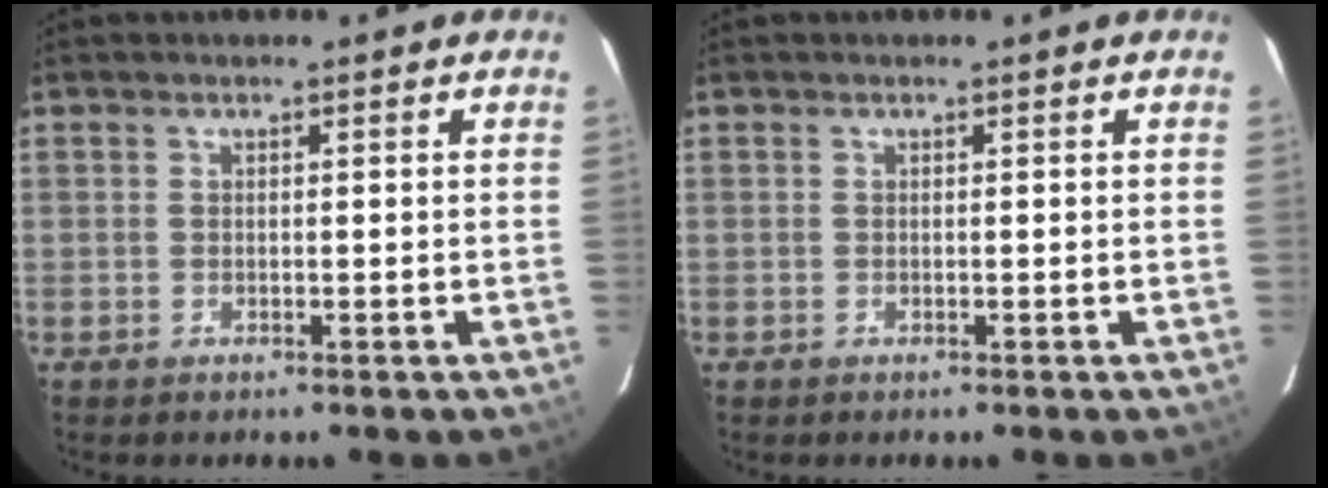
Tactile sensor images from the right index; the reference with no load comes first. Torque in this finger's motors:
{"motor_torque": [0.01, 0.00, 0.00, -0.01]}